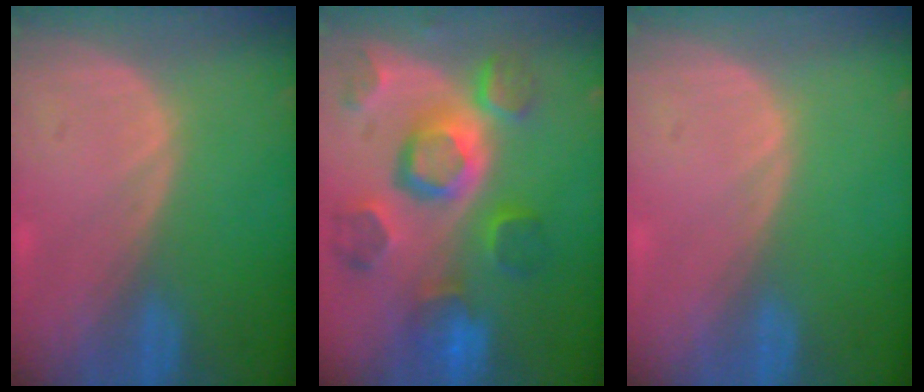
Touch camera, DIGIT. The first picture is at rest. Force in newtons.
{"total": 12.0, "press": 10.3, "slide": 6.1}
{"total": 0.0}